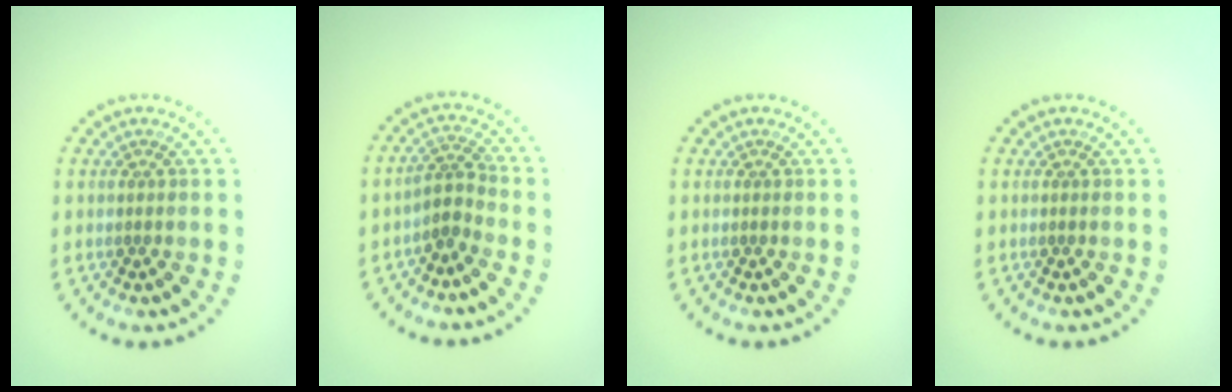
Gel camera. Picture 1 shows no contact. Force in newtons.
{"total": 2.0, "press": 1.5, "slide": 1.3}
{"total": 0.0}
{"total": 0.0}